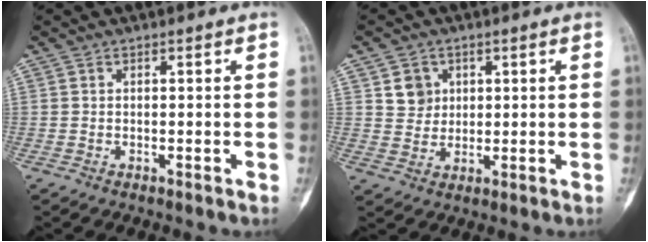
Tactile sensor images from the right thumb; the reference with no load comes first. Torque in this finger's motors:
{"motor_torque": [0.66, 0.58, -0.11, -0.03, 0.02]}